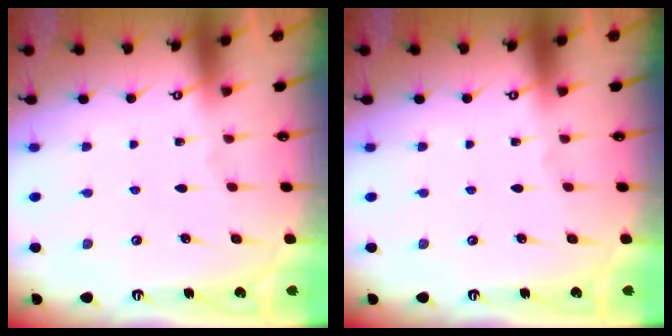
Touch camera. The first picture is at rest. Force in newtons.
{"total": 0.0}